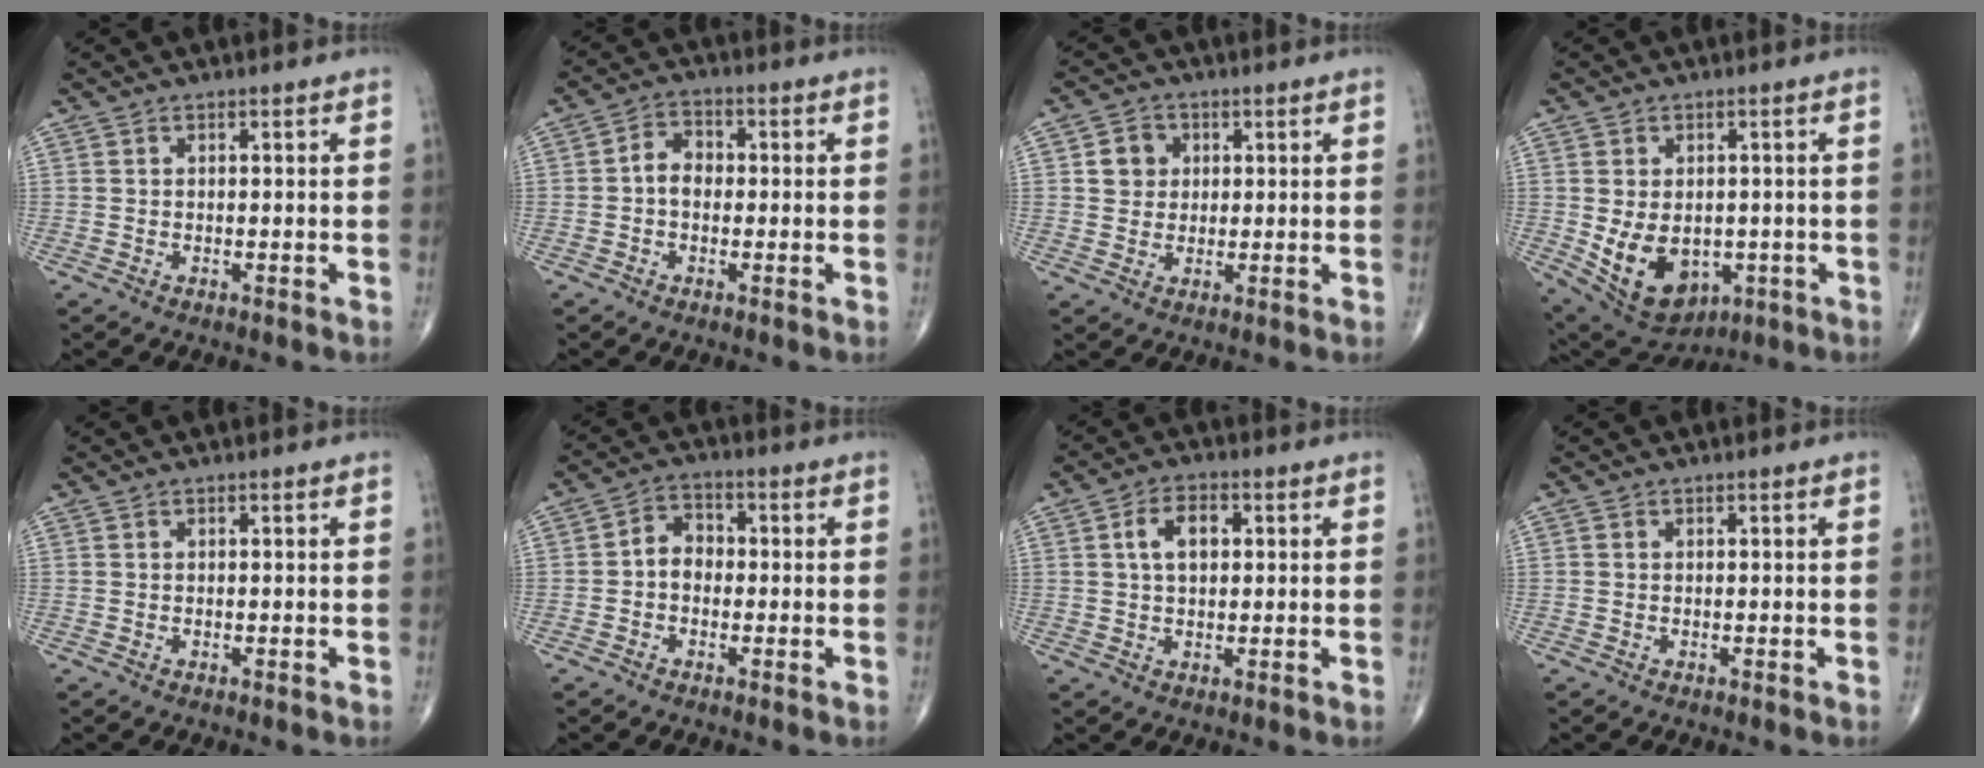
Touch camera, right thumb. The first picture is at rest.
{"total": 4.5, "force": [-0.4, 3.4, 2.9], "torque": [-0.035, 0.020, -0.016]}
{"total": 4.9, "force": [1.2, 4.4, 1.8], "torque": [-0.003, 0.001, 0.016]}
{"total": 12.7, "force": [-2.5, 9.0, 8.6], "torque": [-0.121, -0.001, -0.012]}
{"total": 0.0}
{"total": 4.8, "force": [-0.7, 3.8, 2.8], "torque": [-0.029, 0.021, -0.025]}
{"total": 6.0, "force": [1.3, 3.7, 4.5], "torque": [-0.070, 0.010, 0.019]}
{"total": 0.0}